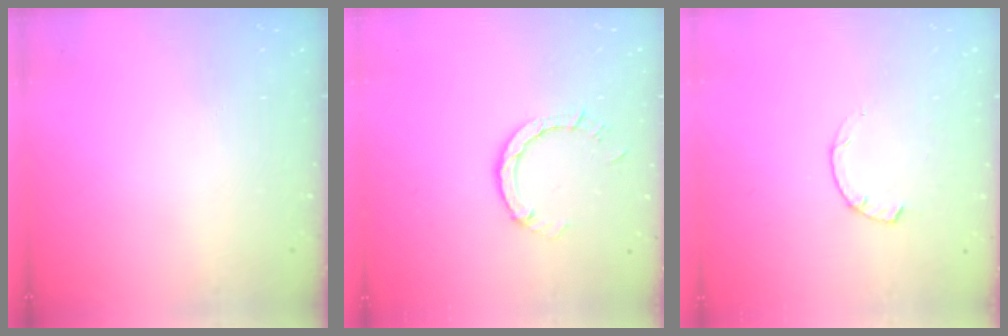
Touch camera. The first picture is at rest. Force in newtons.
{"total": 3.9, "press": 3.9, "slide": 0.2}
{"total": 2.3, "press": 2.3, "slide": 0.4}